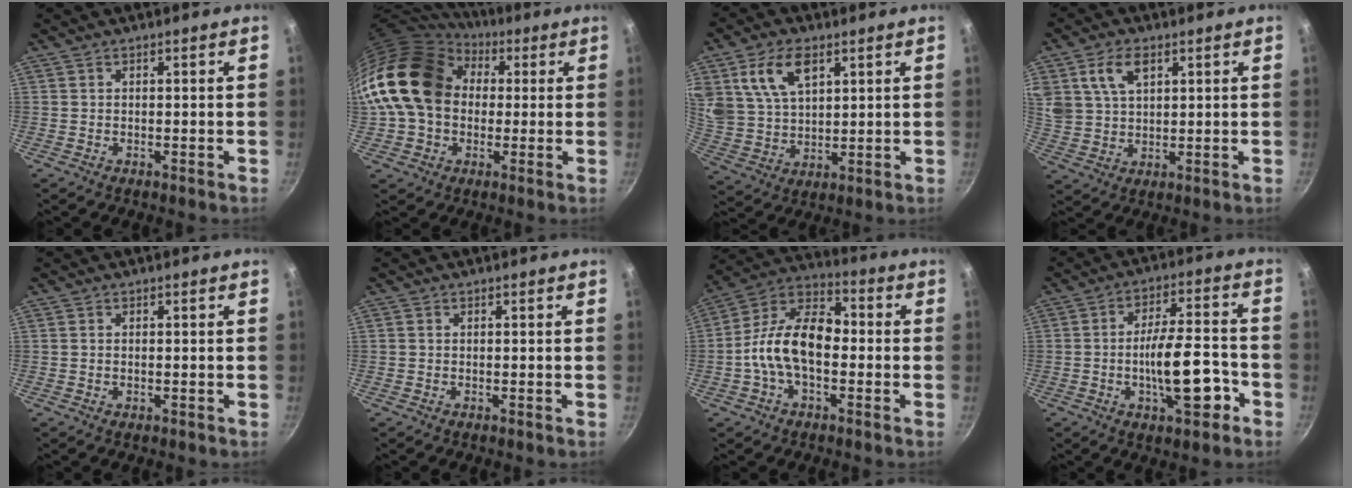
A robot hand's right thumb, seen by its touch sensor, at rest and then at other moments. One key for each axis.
{"total": 19.8, "fx": 3.3, "fy": 15.4, "fz": 12.0, "tx": -0.208, "ty": 0.038, "tz": 0.050}
{"total": 12.4, "fx": 5.6, "fy": 7.5, "fz": 8.1, "tx": -0.138, "ty": -0.018, "tz": 0.115}
{"total": 9.1, "fx": 4.1, "fy": 5.8, "fz": 5.7, "tx": -0.095, "ty": -0.008, "tz": 0.081}
{"total": 0.6, "fx": -0.1, "fy": 0.3, "fz": 0.5, "tx": -0.008, "ty": 0.001, "tz": -0.003}
{"total": 0.0}
{"total": 14.5, "fx": -2.0, "fy": 8.6, "fz": 11.5, "tx": -0.179, "ty": 0.047, "tz": -0.060}
{"total": 13.4, "fx": -4.6, "fy": 4.9, "fz": 11.6, "tx": -0.159, "ty": 0.036, "tz": -0.070}